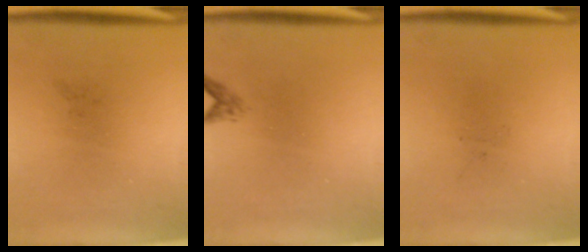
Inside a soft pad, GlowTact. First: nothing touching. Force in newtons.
{"total": 1.0}
{"total": 0.0}